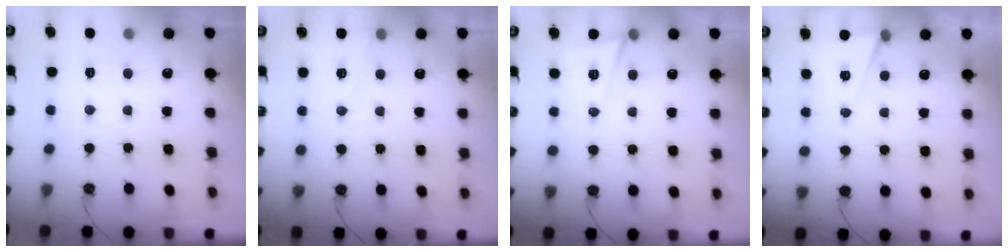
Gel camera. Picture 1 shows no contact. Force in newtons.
{"total": 4.8, "press": 2.5, "slide": 4.1}
{"total": 6.3, "press": 4.9, "slide": 3.9}
{"total": 6.1, "press": 4.1, "slide": 4.5}